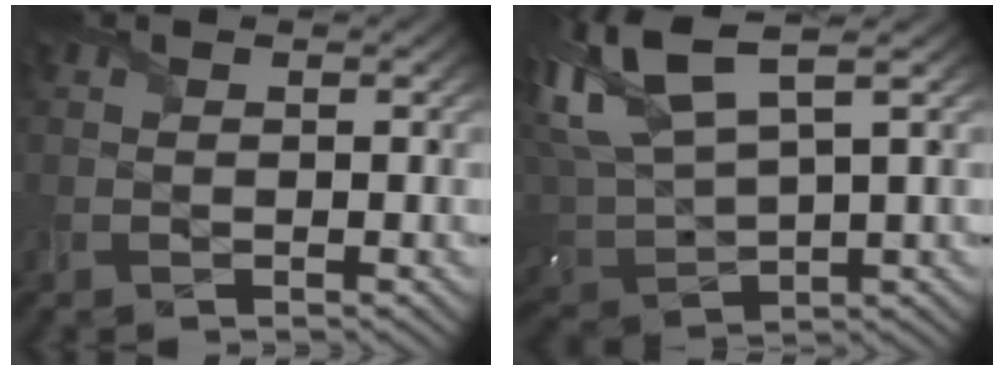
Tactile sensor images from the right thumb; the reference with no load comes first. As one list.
[{"total": 11.1, "force": [5.8, 4.4, 8.3], "torque": [-0.223, 0.020, 0.112]}]